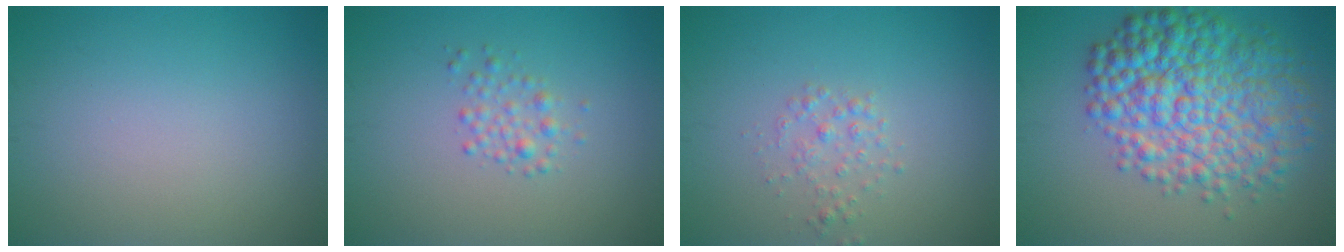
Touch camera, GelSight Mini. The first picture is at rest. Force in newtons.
{"total": 1.6, "press": 1.6, "slide": 0.0}
{"total": 1.5, "press": 1.5, "slide": 0.0}
{"total": 9.5, "press": 9.5, "slide": 0.1}